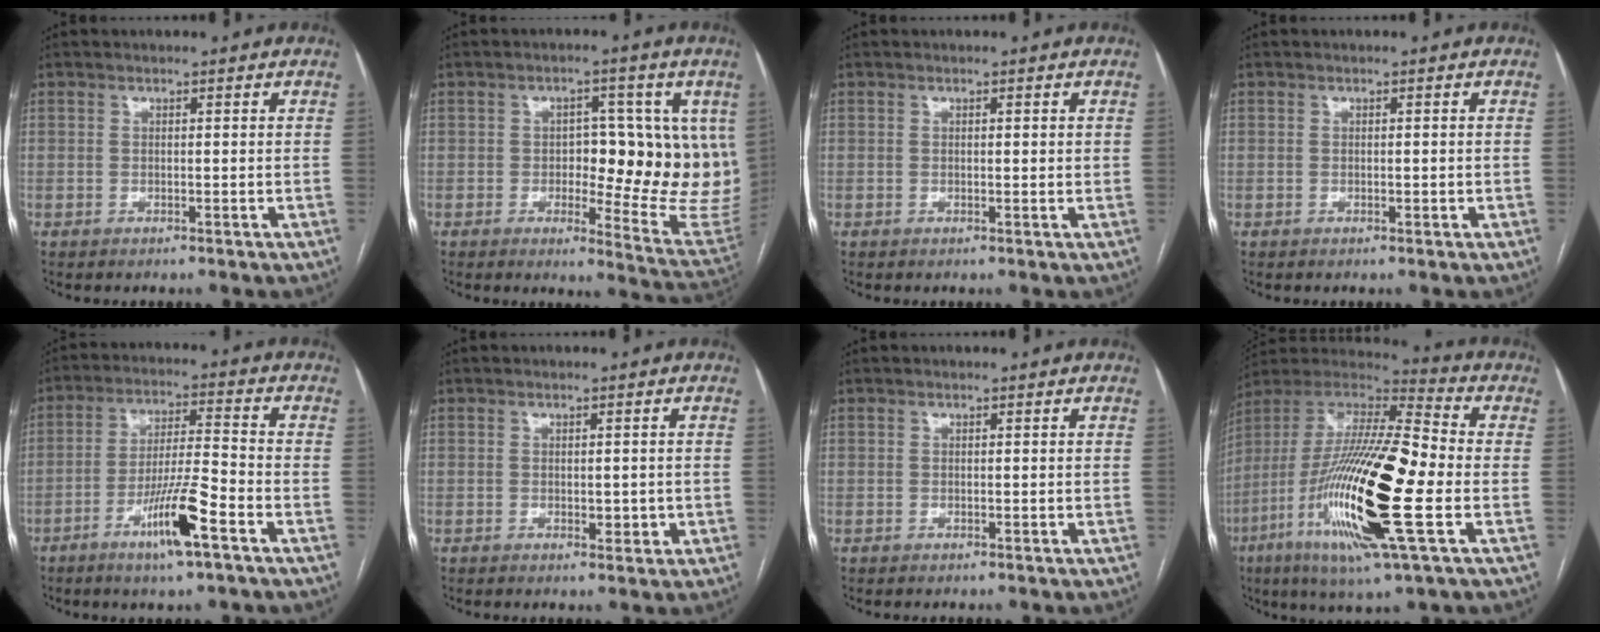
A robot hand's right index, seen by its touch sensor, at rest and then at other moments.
{"total": 15.1, "force": [1.5, 6.0, 13.7], "torque": [-0.152, 0.001, 0.024]}
{"total": 0.9, "force": [0.2, 0.2, 0.9], "torque": [-0.013, 0.000, 0.002]}
{"total": 0.7, "force": [-0.3, 0.2, 0.7], "torque": [-0.012, 0.000, -0.002]}
{"total": 10.3, "force": [-5.3, 0.3, 8.8], "torque": [-0.161, -0.008, -0.095]}
{"total": 2.3, "force": [-0.5, 1.1, 1.9], "torque": [-0.028, -0.001, -0.001]}
{"total": 0.0}
{"total": 26.4, "force": [-6.7, 3.6, 25.3], "torque": [-0.518, -0.036, -0.128]}